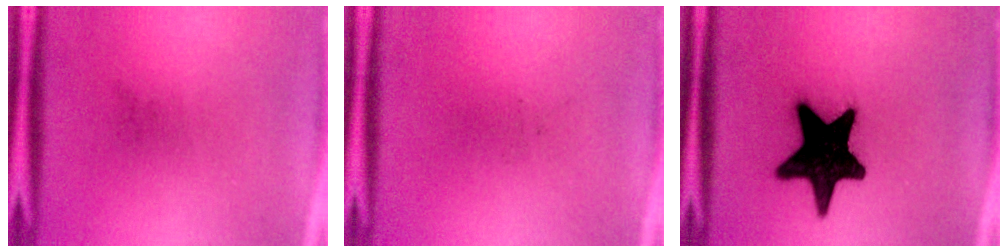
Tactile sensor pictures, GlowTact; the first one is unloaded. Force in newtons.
{"total": 0.0}
{"total": 18.0}